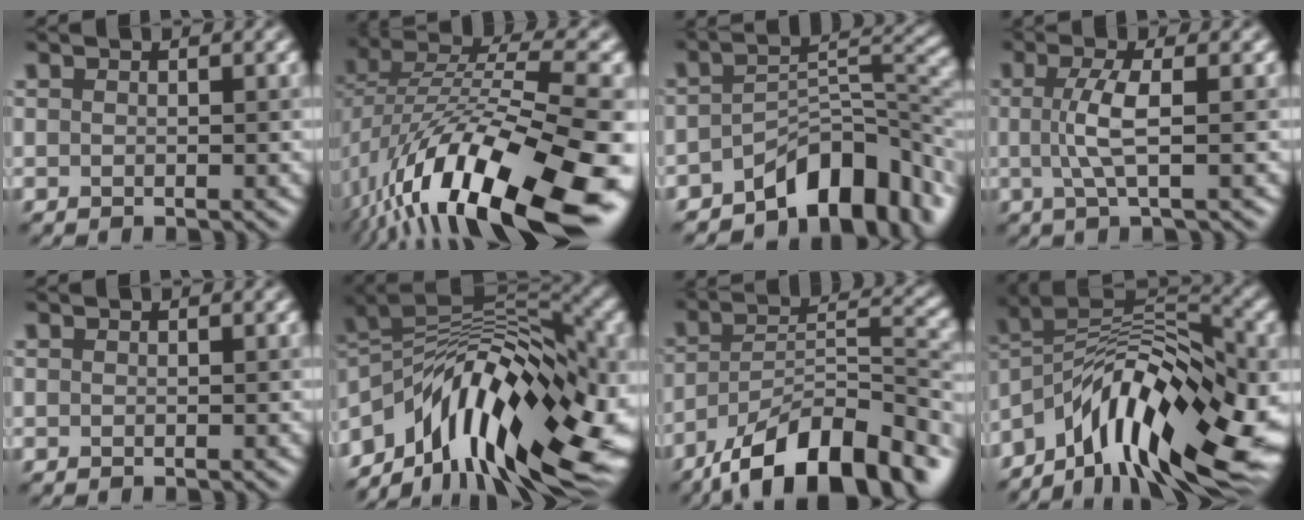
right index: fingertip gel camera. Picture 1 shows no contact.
{"total": 17.5, "force": [-7.7, 5.9, 14.5], "torque": [-0.257, 0.013, -0.129]}
{"total": 8.9, "force": [-5.5, 4.1, 5.7], "torque": [-0.056, 0.008, -0.089]}
{"total": 3.4, "force": [0.1, 0.7, 3.3], "torque": [-0.065, 0.009, 0.003]}
{"total": 0.0}
{"total": 16.7, "force": [-5.5, 8.1, 13.6], "torque": [-0.224, 0.031, -0.104]}
{"total": 12.9, "force": [-9.0, 4.5, 7.9], "torque": [-0.121, 0.023, -0.162]}
{"total": 15.3, "force": [-6.4, 6.8, 12.1], "torque": [-0.195, 0.032, -0.115]}